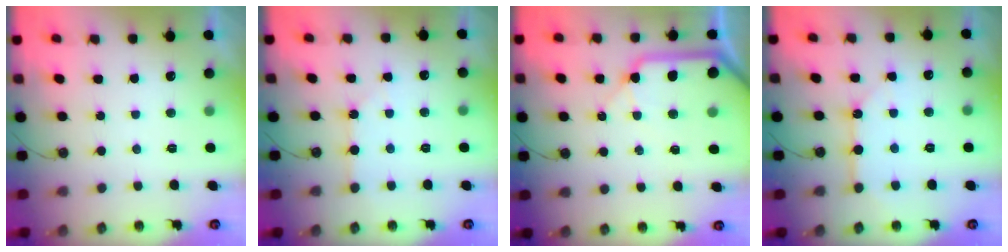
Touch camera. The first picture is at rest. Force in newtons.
{"total": 1.9, "press": 1.8, "slide": 0.4}
{"total": 12.7, "press": 12.6, "slide": 1.8}
{"total": 7.6, "press": 7.6, "slide": 0.7}